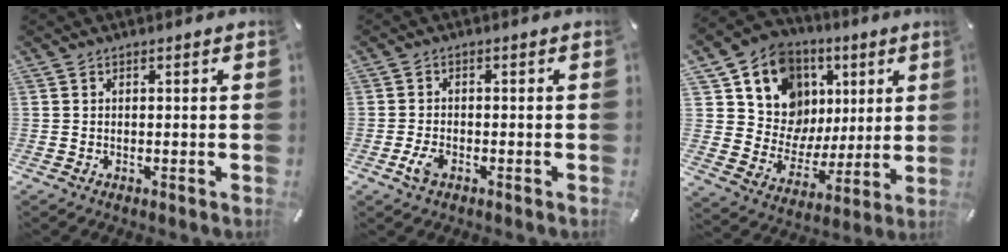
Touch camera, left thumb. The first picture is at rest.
{"total": 3.4, "force": [-1.4, 2.0, 2.4], "torque": [-0.058, -0.001, -0.029]}
{"total": 13.9, "force": [5.8, 12.0, 3.7], "torque": [-0.062, -0.052, 0.120]}